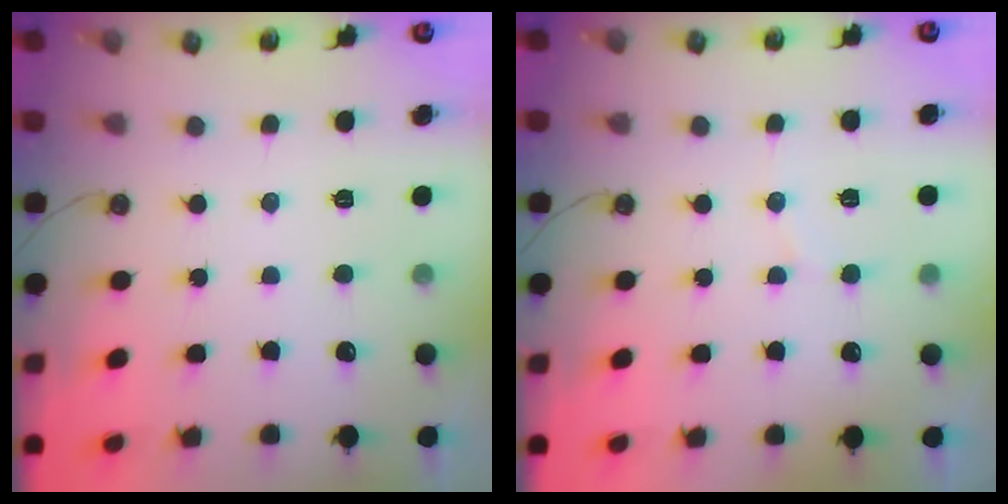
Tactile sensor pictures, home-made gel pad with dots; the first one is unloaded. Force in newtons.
{"total": 5.9, "press": 5.6, "slide": 1.9}